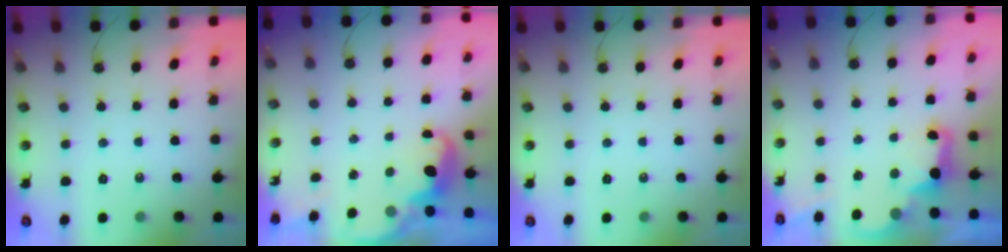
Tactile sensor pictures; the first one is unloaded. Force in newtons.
{"total": 2.6, "press": 2.6, "slide": 0.6}
{"total": 0.0}
{"total": 3.2, "press": 3.2, "slide": 0.7}